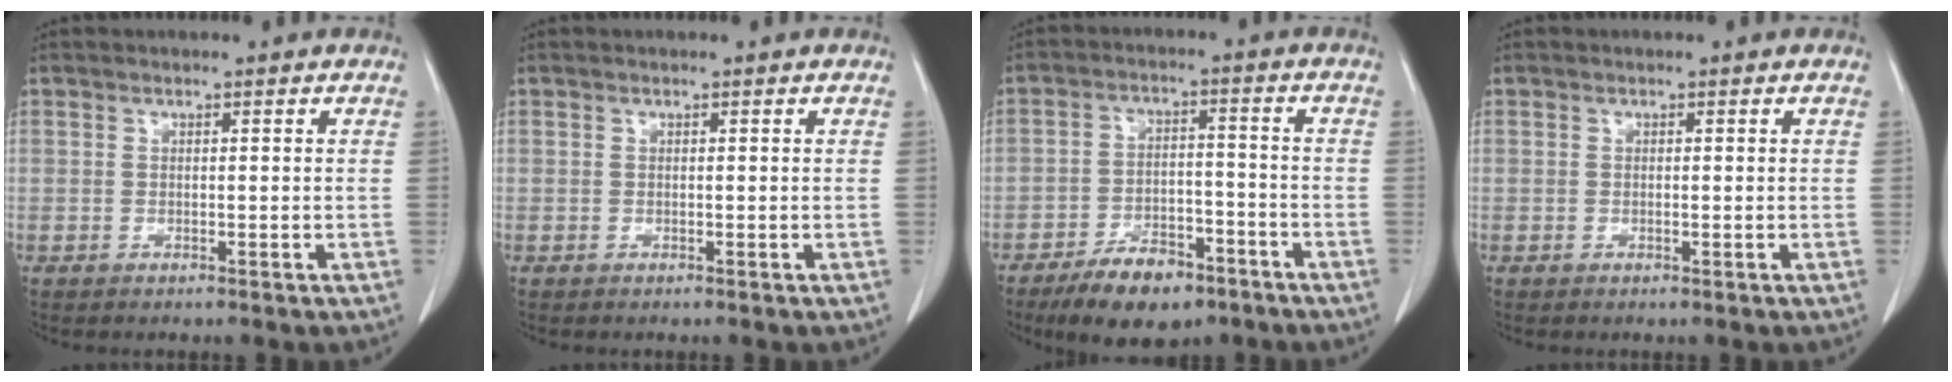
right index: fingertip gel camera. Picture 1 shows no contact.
{"total": 0.0}
{"total": 9.9, "force": [-7.0, 4.1, 5.7], "torque": [-0.097, -0.002, -0.117]}
{"total": 0.0}